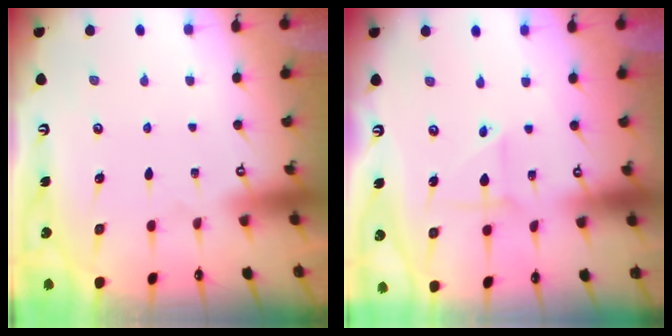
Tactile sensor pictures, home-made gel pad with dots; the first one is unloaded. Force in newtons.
{"total": 2.4, "press": 2.4, "slide": 0.2}